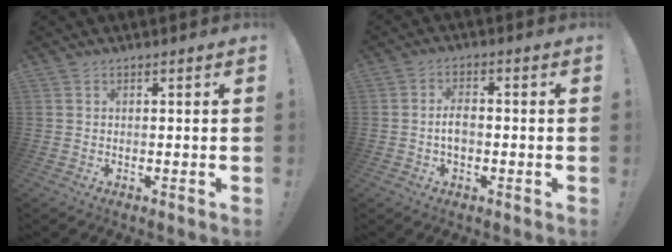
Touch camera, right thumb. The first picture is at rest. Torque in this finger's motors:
{"motor_torque": [0.14, -0.18, 0.01, 0.01, 0.03]}